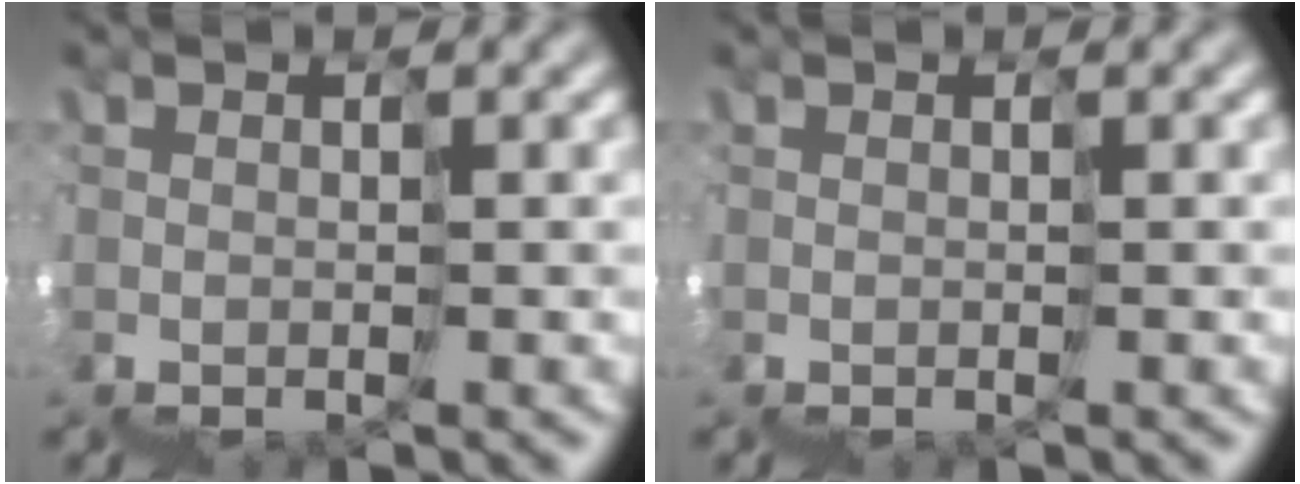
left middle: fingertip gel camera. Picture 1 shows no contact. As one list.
[{"total": 0.0}]